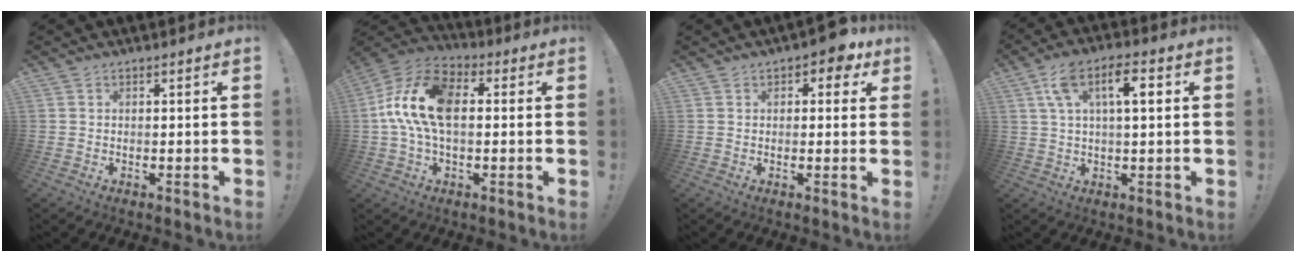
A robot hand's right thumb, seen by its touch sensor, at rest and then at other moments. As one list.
[{"total": 16.0, "force": [1.2, 9.5, 12.8], "torque": [-0.256, 0.014, 0.024]}, {"total": 4.9, "force": [2.5, 2.7, 3.3], "torque": [-0.036, -0.006, 0.040]}, {"total": 10.4, "force": [2.8, 4.0, 9.2], "torque": [-0.143, 0.008, 0.046]}]